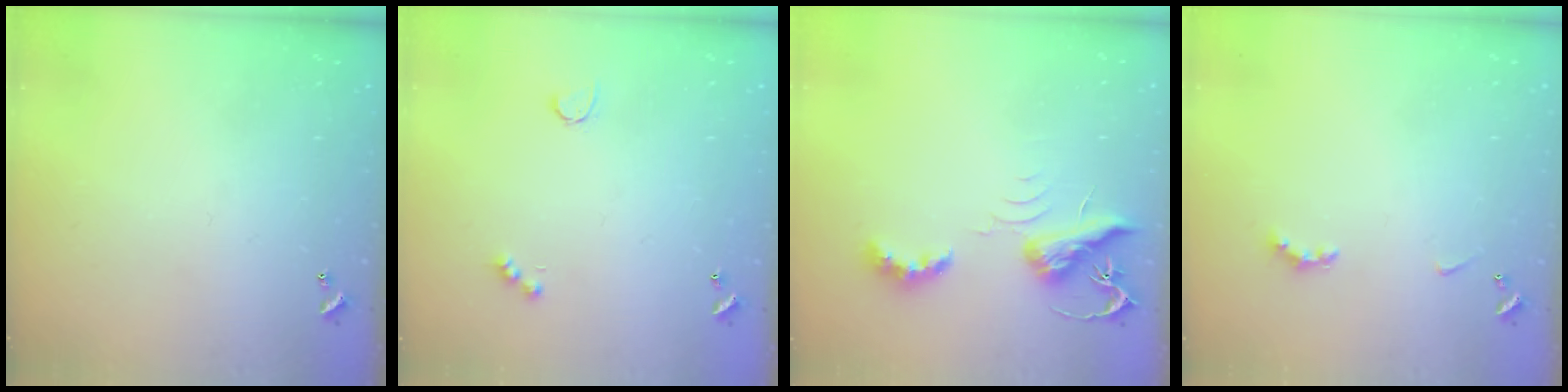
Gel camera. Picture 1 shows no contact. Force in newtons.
{"total": 2.6, "press": 2.5, "slide": 0.5}
{"total": 6.6, "press": 6.6, "slide": 0.3}
{"total": 2.9, "press": 2.8, "slide": 0.6}